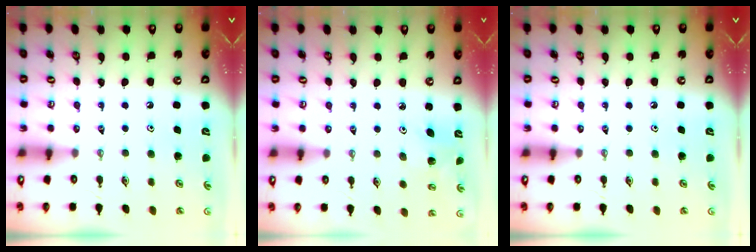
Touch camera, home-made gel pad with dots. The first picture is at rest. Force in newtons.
{"total": 3.5, "press": 3.5, "slide": 0.3}
{"total": 0.0}